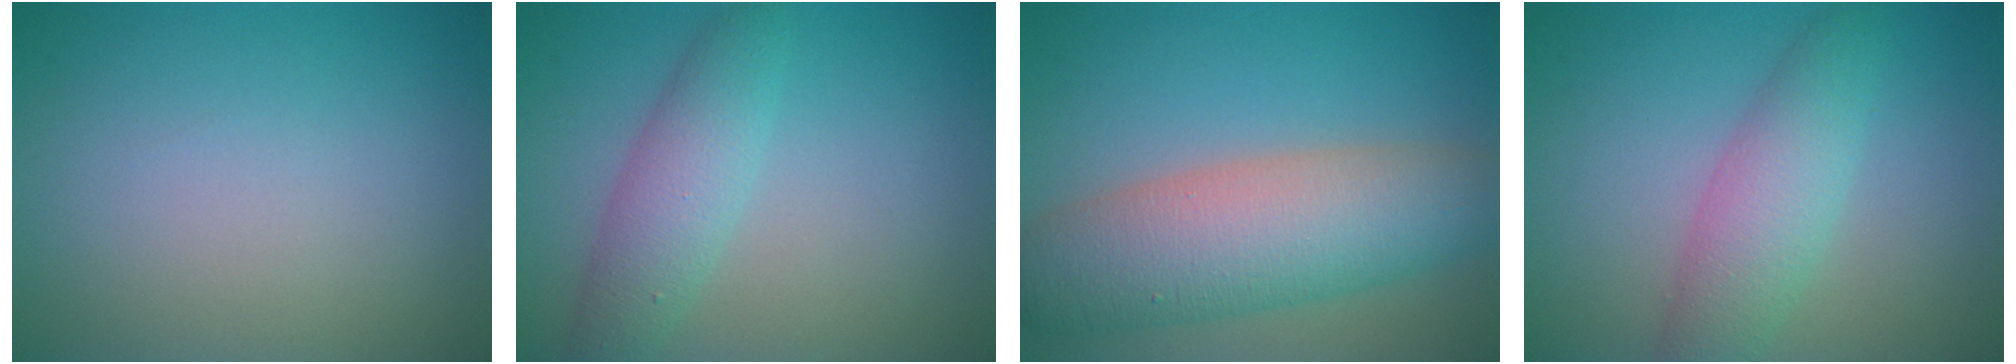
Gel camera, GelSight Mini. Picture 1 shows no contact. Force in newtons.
{"total": 3.8, "press": 3.8, "slide": 0.1}
{"total": 8.8, "press": 8.8, "slide": 0.4}
{"total": 4.4, "press": 4.4, "slide": 0.1}